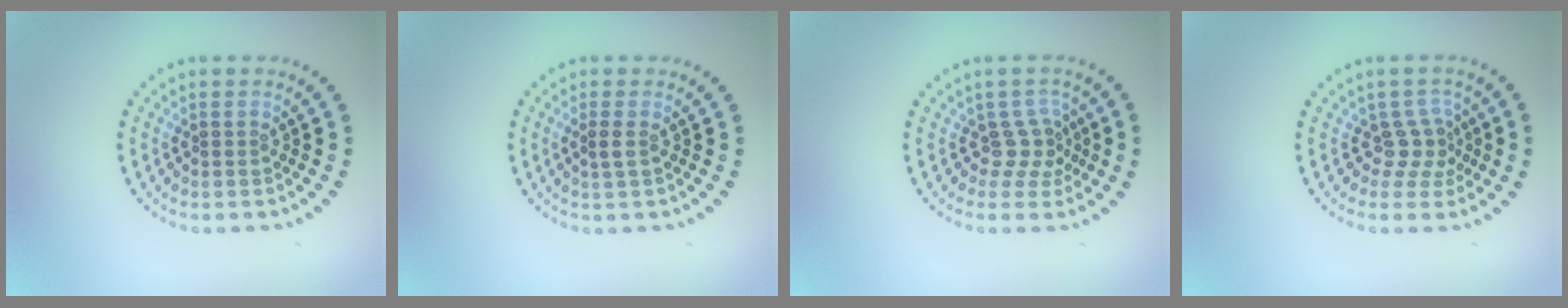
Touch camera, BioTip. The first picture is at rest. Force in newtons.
{"total": 0.8, "press": 0.7, "slide": 0.3}
{"total": 2.2, "press": 1.6, "slide": 1.6}
{"total": 2.3, "press": 1.6, "slide": 1.7}